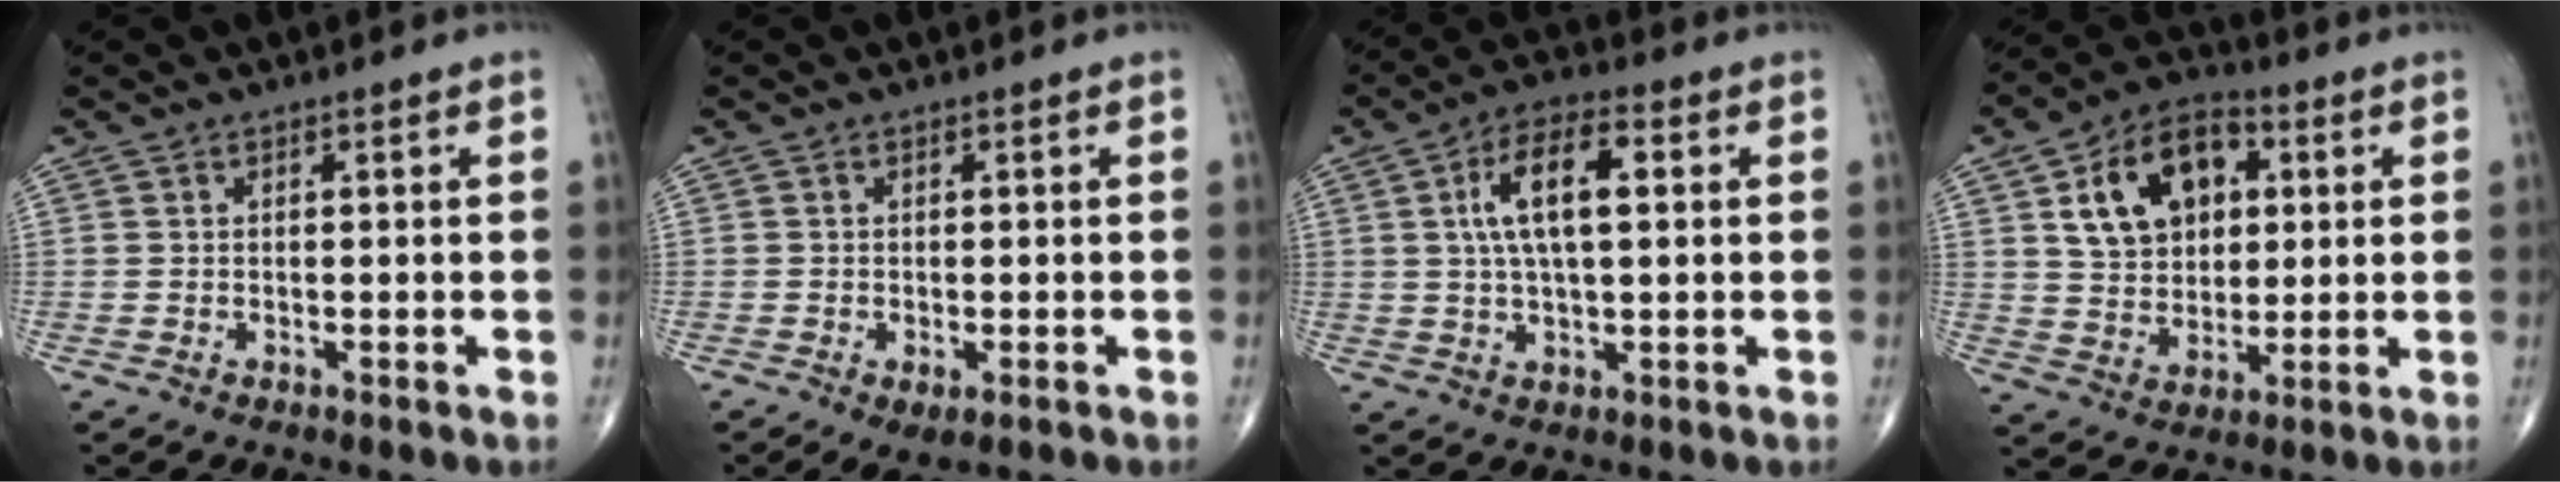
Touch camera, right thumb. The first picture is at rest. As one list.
[{"total": 3.9, "force": [-1.7, 1.9, 2.9], "torque": [-0.050, -0.005, -0.023]}, {"total": 10.8, "force": [2.2, 4.5, 9.6], "torque": [-0.168, 0.014, 0.035]}, {"total": 15.1, "force": [4.6, 10.3, 10.0], "torque": [-0.135, 0.002, 0.077]}]